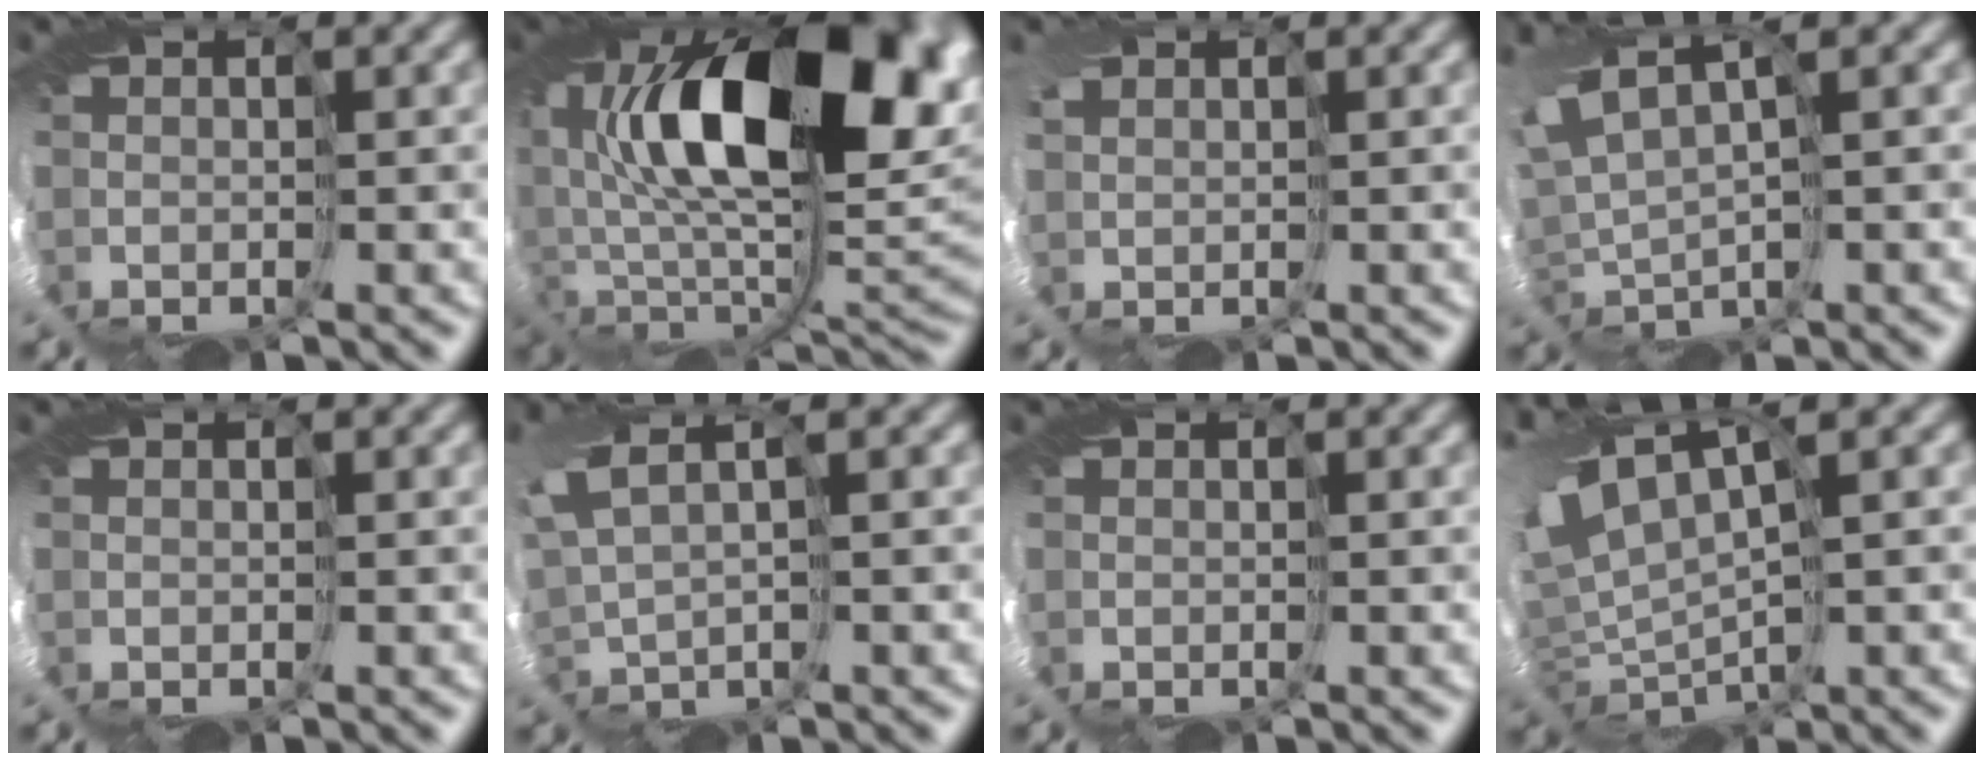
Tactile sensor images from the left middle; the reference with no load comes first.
{"total": 14.4, "force": [3.8, 7.7, 11.6], "torque": [-0.179, -0.016, 0.085]}
{"total": 2.5, "force": [0.4, -1.8, -1.8], "torque": [0.027, -0.003, 0.002]}
{"total": 2.1, "force": [1.1, -1.0, 1.4], "torque": [-0.049, 0.004, 0.013]}
{"total": 0.0}
{"total": 2.5, "force": [2.0, -0.6, 1.4], "torque": [-0.065, 0.010, 0.044]}
{"total": 0.0}
{"total": 5.6, "force": [2.0, 1.7, 5.0], "torque": [-0.120, -0.003, 0.046]}